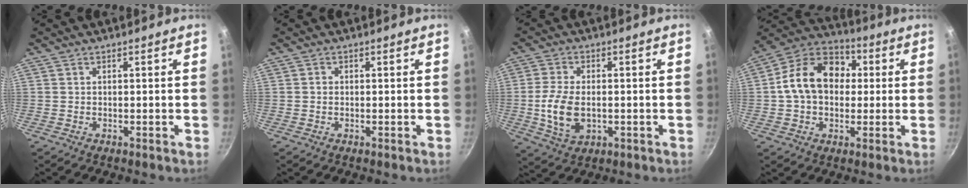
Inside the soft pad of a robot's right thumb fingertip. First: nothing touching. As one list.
[{"total": 0.7, "force": [0.0, 0.7, 0.3], "torque": [-0.006, 0.004, -0.001]}, {"total": 9.3, "force": [-1.0, 5.6, 7.3], "torque": [-0.146, 0.002, -0.013]}, {"total": 15.4, "force": [1.3, 11.8, 9.9], "torque": [-0.131, 0.034, 0.005]}]